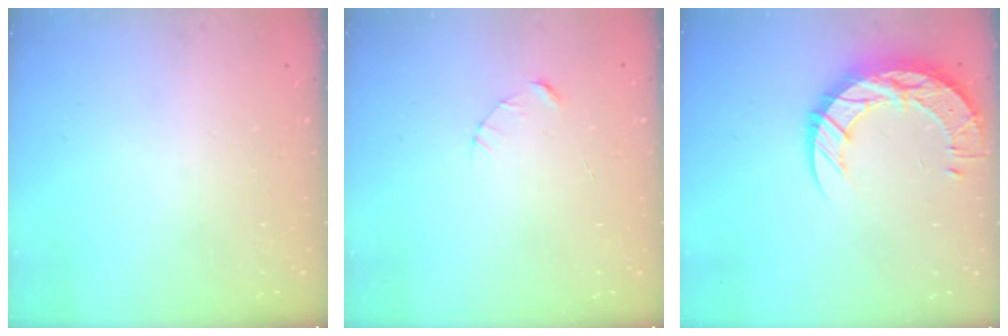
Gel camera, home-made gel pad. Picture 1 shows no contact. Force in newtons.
{"total": 2.3, "press": 2.3, "slide": 0.3}
{"total": 18.1, "press": 18.0, "slide": 1.4}